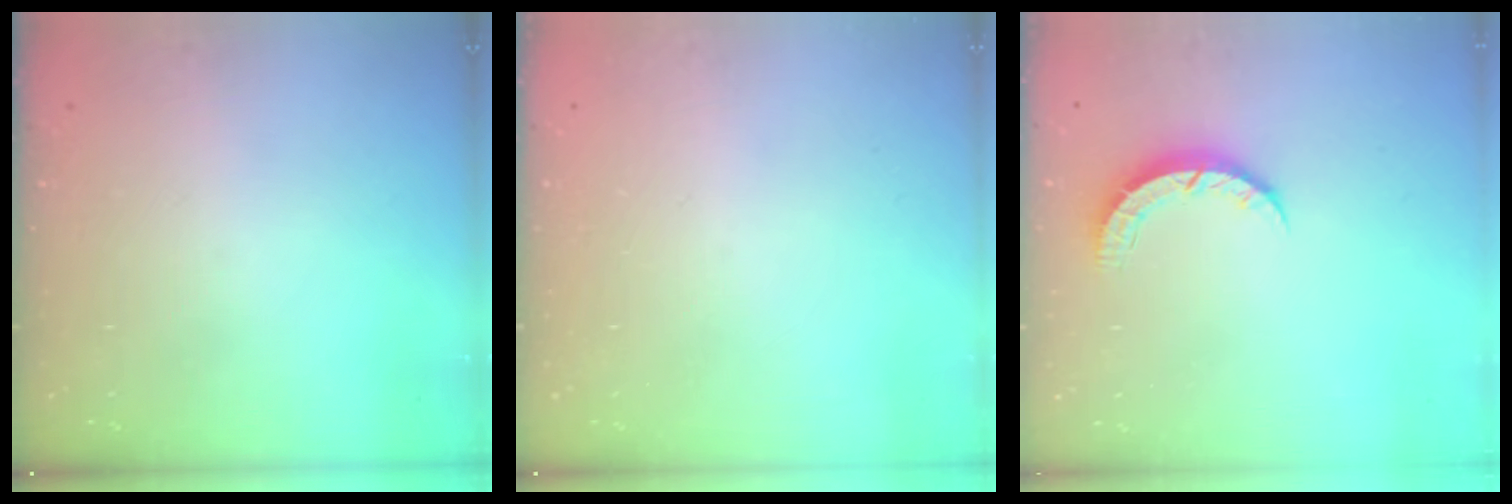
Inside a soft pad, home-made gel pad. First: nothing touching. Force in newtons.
{"total": 0.0}
{"total": 4.4, "press": 4.4, "slide": 0.5}